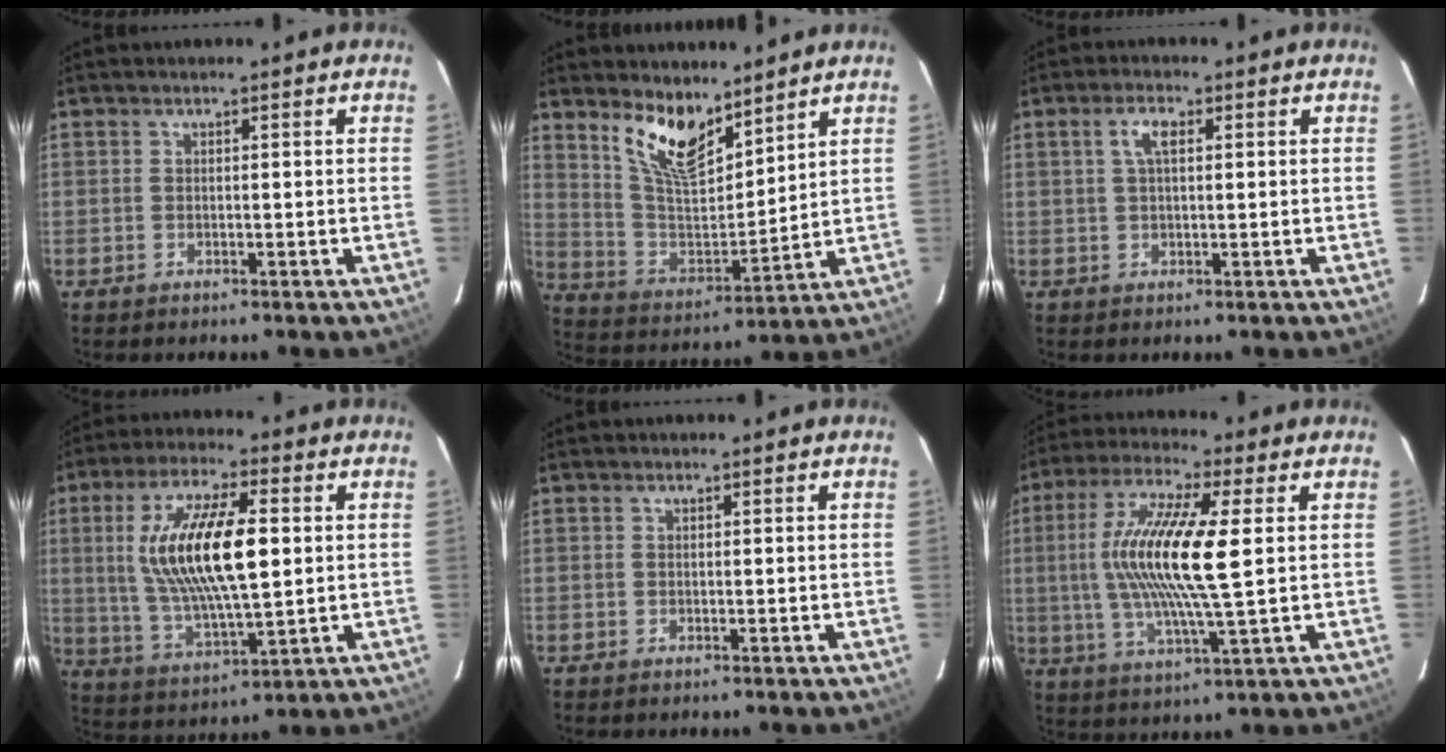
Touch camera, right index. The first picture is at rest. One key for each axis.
{"total": 12.2, "fx": 8.8, "fy": 4.5, "fz": 7.3, "tx": -0.141, "ty": -0.005, "tz": 0.176}
{"total": 3.2, "fx": 0.9, "fy": 1.2, "fz": 2.8, "tx": -0.056, "ty": 0.009, "tz": 0.017}
{"total": 17.7, "fx": 2.7, "fy": 5.7, "fz": 16.5, "tx": -0.316, "ty": 0.004, "tz": 0.058}
{"total": 0.0}
{"total": 16.3, "fx": 1.9, "fy": 2.4, "fz": 16.0, "tx": -0.304, "ty": 0.002, "tz": 0.031}